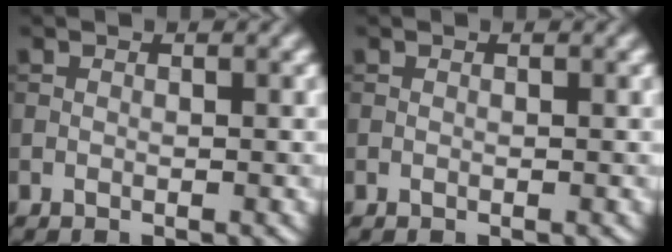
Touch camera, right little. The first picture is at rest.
{"total": 0.0}